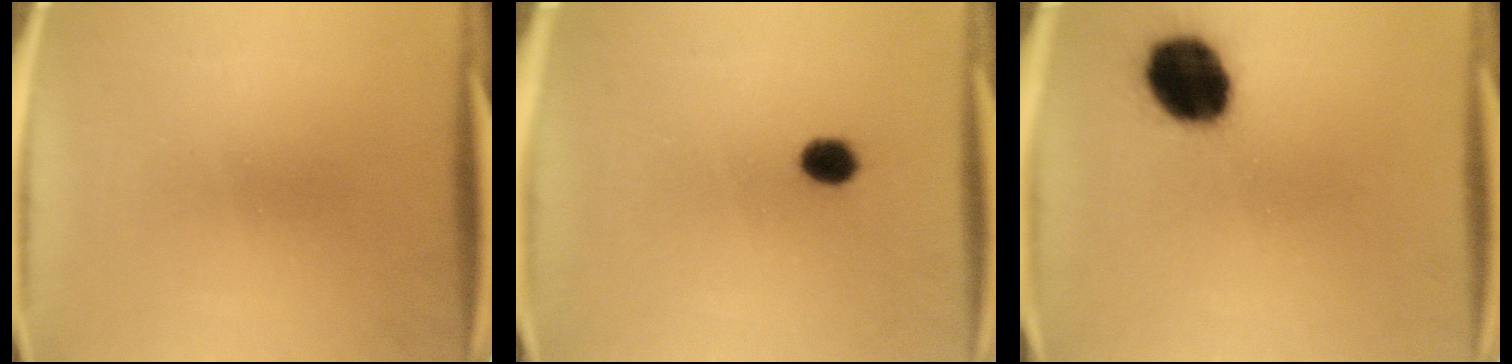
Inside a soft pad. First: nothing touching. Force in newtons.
{"total": 3.4}
{"total": 15.7}